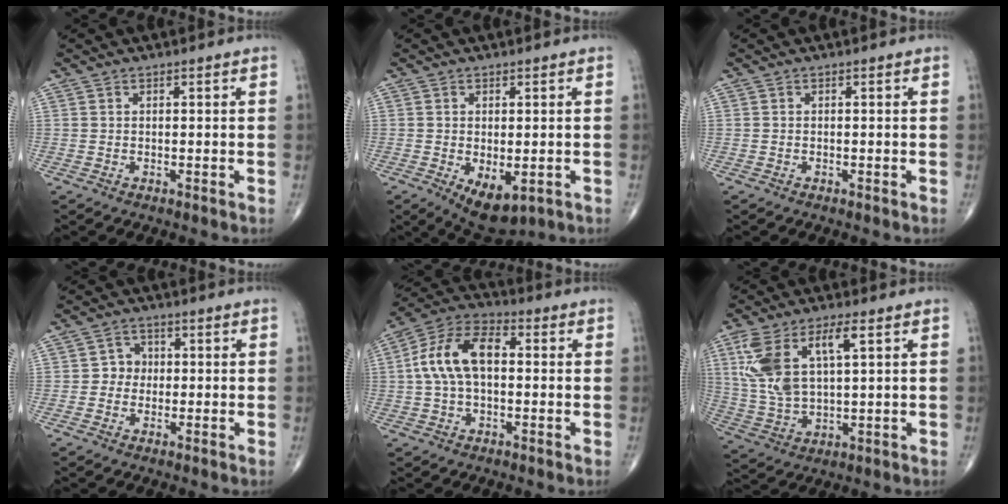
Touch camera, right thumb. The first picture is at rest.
{"total": 7.4, "force": [-2.3, 3.8, 6.0], "torque": [-0.088, -0.011, -0.022]}
{"total": 0.0}
{"total": 3.2, "force": [-0.2, 3.0, 1.2], "torque": [0.005, 0.010, -0.012]}
{"total": 12.4, "force": [0.9, 7.1, 10.1], "torque": [-0.197, 0.036, 0.005]}
{"total": 13.9, "force": [4.6, 6.0, 11.6], "torque": [-0.249, -0.001, 0.099]}